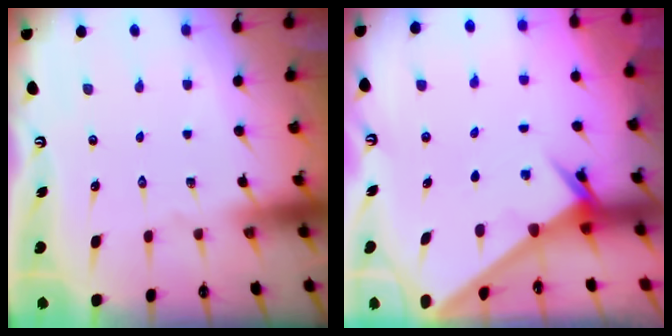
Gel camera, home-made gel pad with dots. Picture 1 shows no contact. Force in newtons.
{"total": 2.3, "press": 2.3, "slide": 0.3}